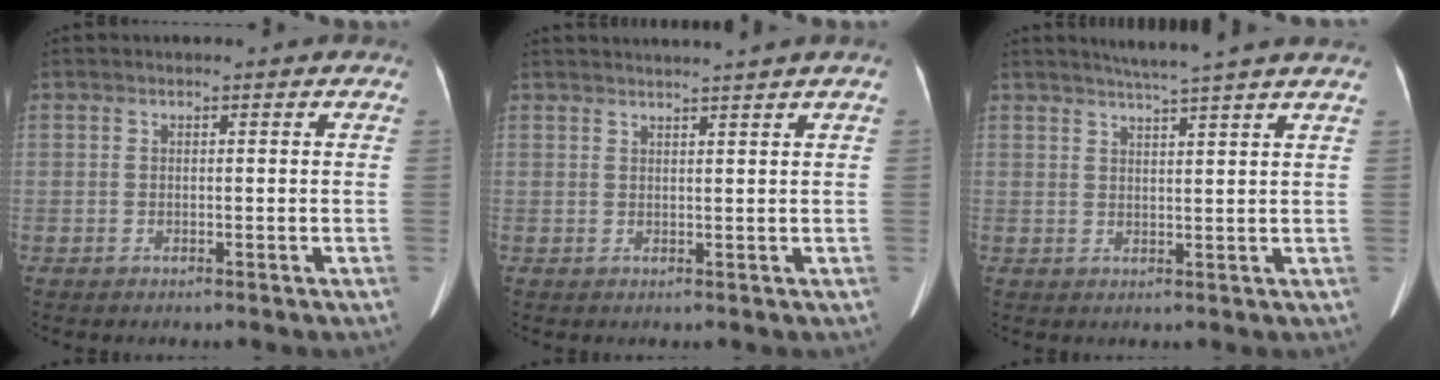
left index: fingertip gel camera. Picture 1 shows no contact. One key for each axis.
{"total": 5.0, "fx": 4.4, "fy": -1.5, "fz": 1.9, "tx": -0.021, "ty": 0.014, "tz": 0.053}
{"total": 7.5, "fx": 6.4, "fy": -1.4, "fz": 3.7, "tx": -0.054, "ty": 0.012, "tz": 0.078}